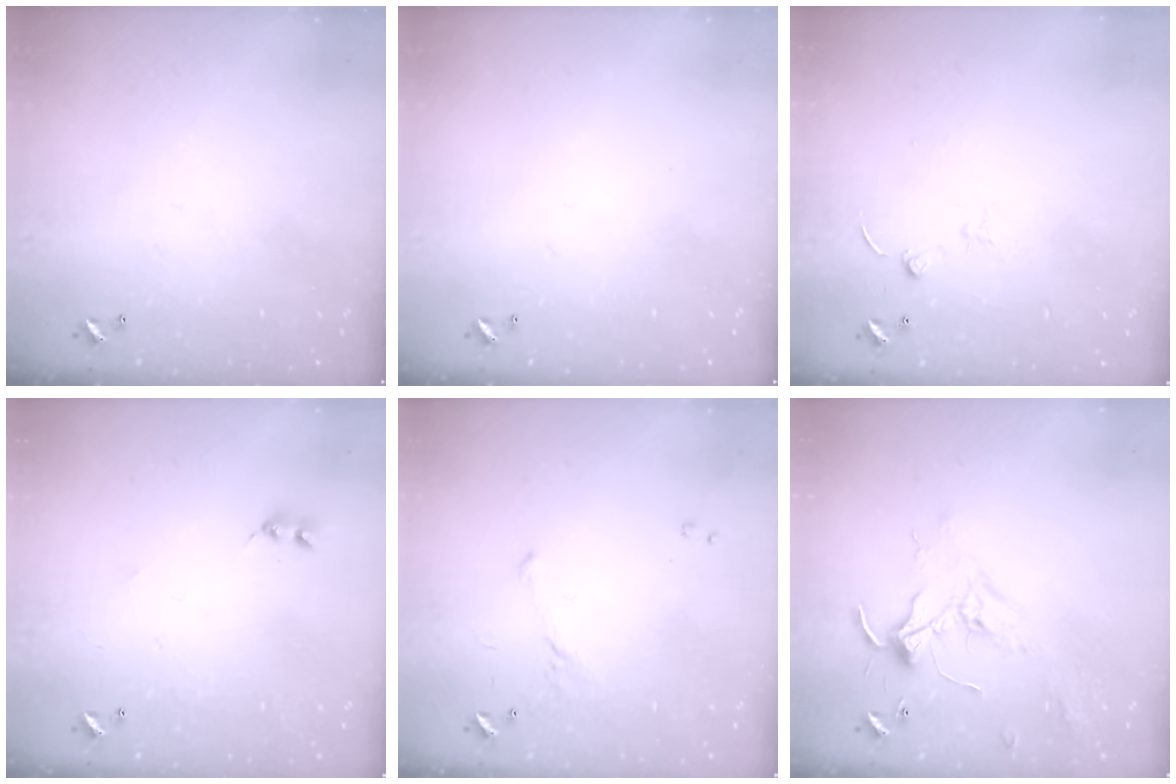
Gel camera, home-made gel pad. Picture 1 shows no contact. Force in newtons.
{"total": 0.0}
{"total": 0.9, "press": 0.9, "slide": 0.3}
{"total": 1.6, "press": 1.6, "slide": 0.4}
{"total": 5.4, "press": 5.3, "slide": 1.0}
{"total": 2.1, "press": 2.1, "slide": 0.5}